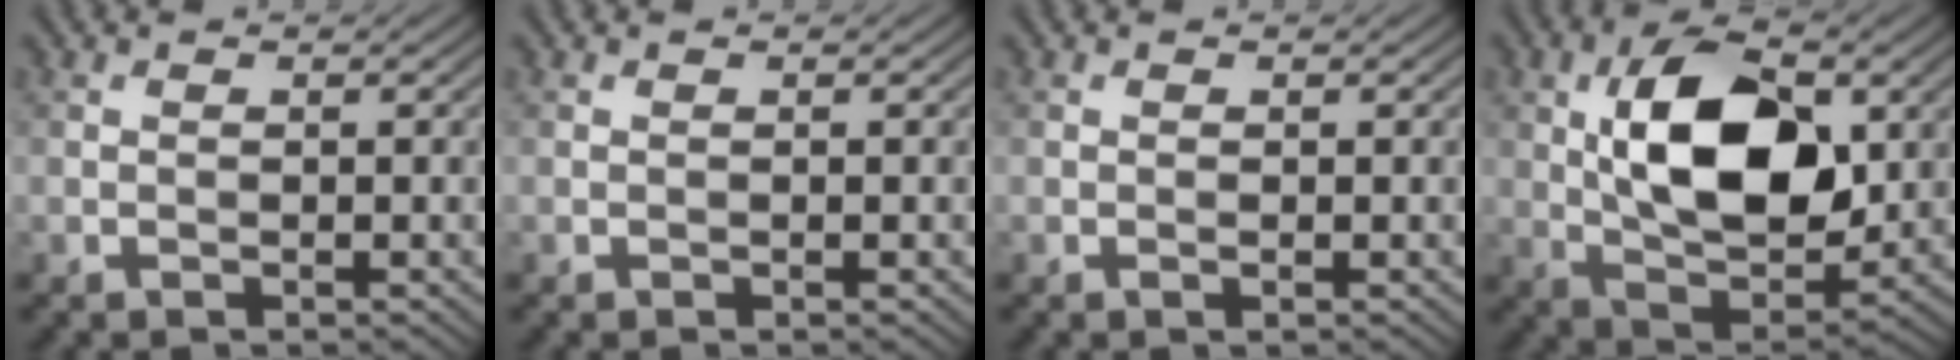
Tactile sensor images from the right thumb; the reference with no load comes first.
{"total": 0.0}
{"total": 0.5, "force": [-0.1, 0.1, 0.5], "torque": [-0.011, -0.003, -0.003]}
{"total": 13.0, "force": [2.5, 7.1, 10.6], "torque": [-0.190, 0.003, 0.048]}